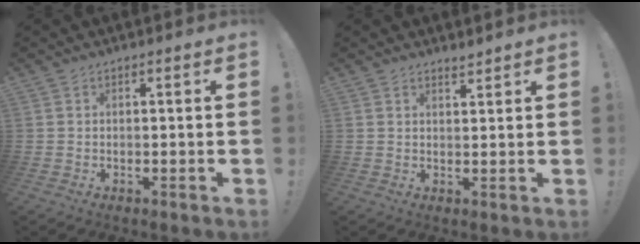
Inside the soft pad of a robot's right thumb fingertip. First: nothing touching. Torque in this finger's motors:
{"motor_torque": [-0.19, 0.19, 0.10, 0.02, 0.00]}